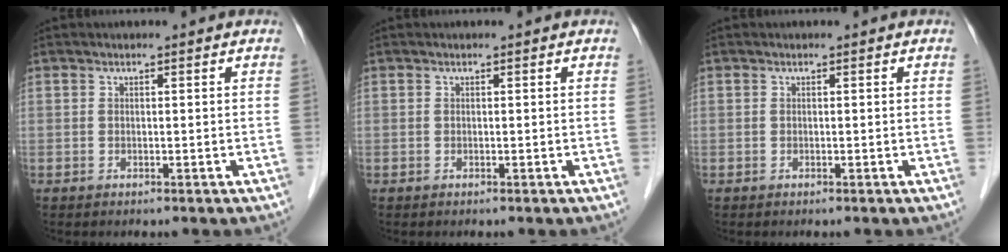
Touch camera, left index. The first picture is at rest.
{"total": 0.0}
{"total": 0.0}